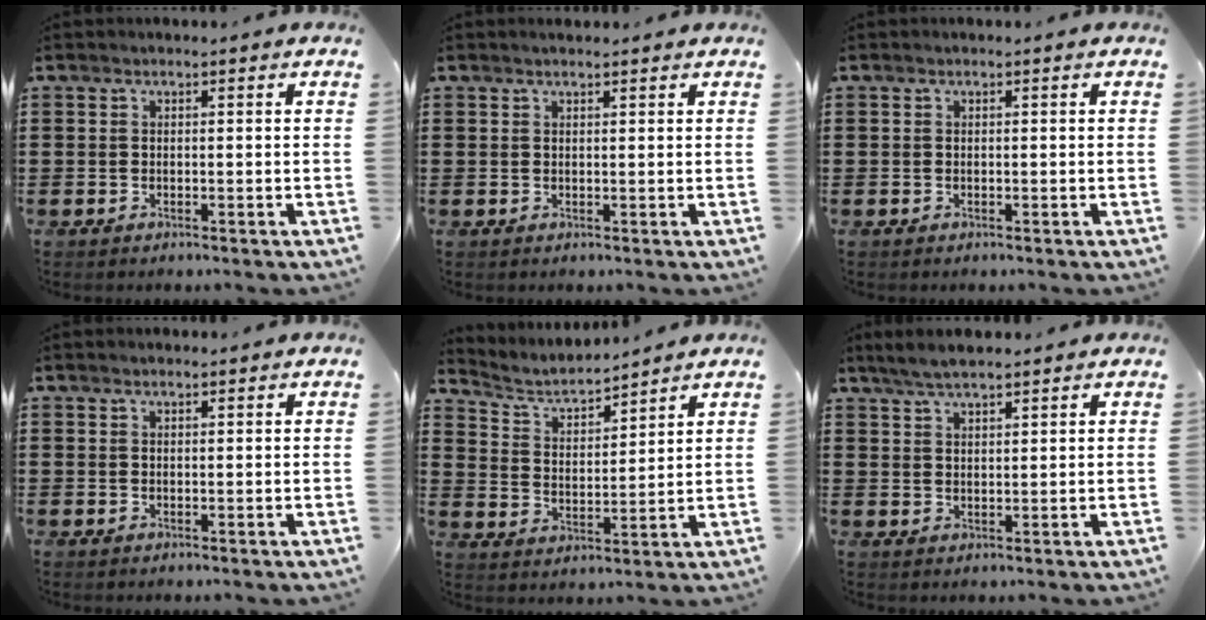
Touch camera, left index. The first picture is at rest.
{"total": 1.0, "force": [0.9, 0.0, 0.6], "torque": [-0.012, 0.000, 0.017]}
{"total": 0.0}
{"total": 0.9, "force": [0.7, 0.1, 0.4], "torque": [-0.008, 0.001, 0.014]}
{"total": 4.4, "force": [4.1, 0.7, 1.3], "torque": [-0.049, -0.027, 0.066]}
{"total": 3.8, "force": [3.2, 0.6, 1.8], "torque": [-0.043, 0.000, 0.060]}